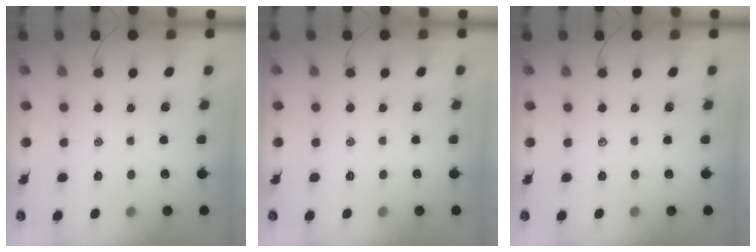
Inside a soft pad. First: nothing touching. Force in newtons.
{"total": 0.0}
{"total": 0.0}